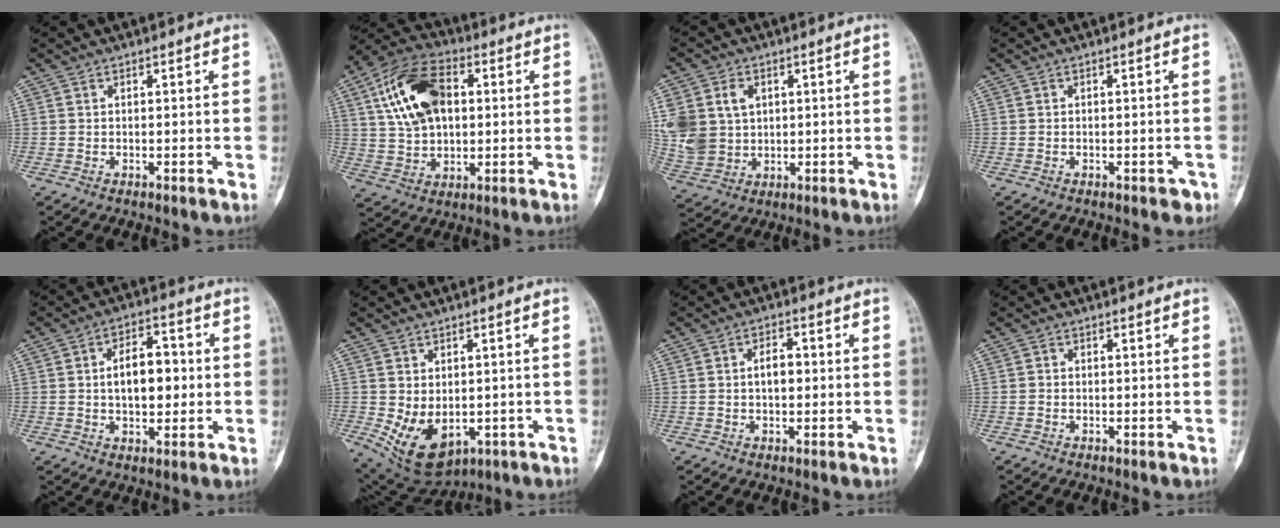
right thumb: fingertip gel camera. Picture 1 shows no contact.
{"total": 16.4, "force": [3.9, 10.1, 12.3], "torque": [-0.210, 0.011, 0.067]}
{"total": 12.5, "force": [2.9, 9.9, 7.1], "torque": [-0.143, -0.001, 0.073]}
{"total": 1.4, "force": [-0.8, 0.8, 0.8], "torque": [0.000, 0.006, -0.009]}
{"total": 10.1, "force": [0.5, 5.8, 8.2], "torque": [-0.104, 0.014, 0.009]}
{"total": 10.5, "force": [-2.2, 7.0, 7.5], "torque": [-0.110, -0.002, -0.008]}
{"total": 4.2, "force": [0.3, 2.4, 3.4], "torque": [-0.048, 0.008, 0.003]}
{"total": 0.6, "force": [-0.1, 0.6, 0.2], "torque": [-0.003, 0.002, -0.002]}